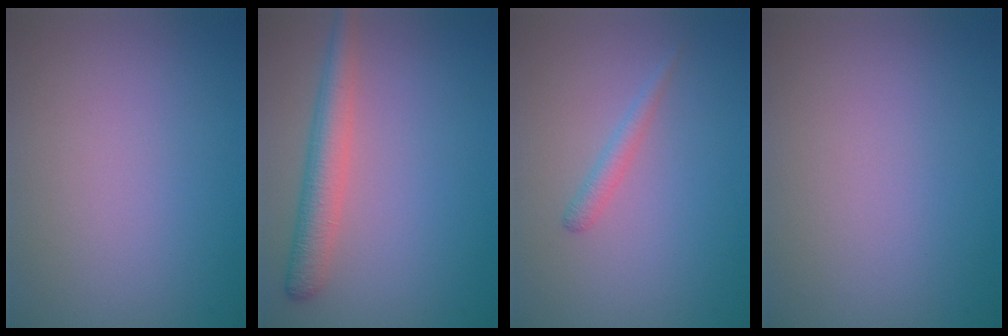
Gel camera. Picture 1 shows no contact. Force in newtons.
{"total": 3.8, "press": 3.8, "slide": 0.2}
{"total": 1.4, "press": 1.4, "slide": 0.0}
{"total": 0.0}